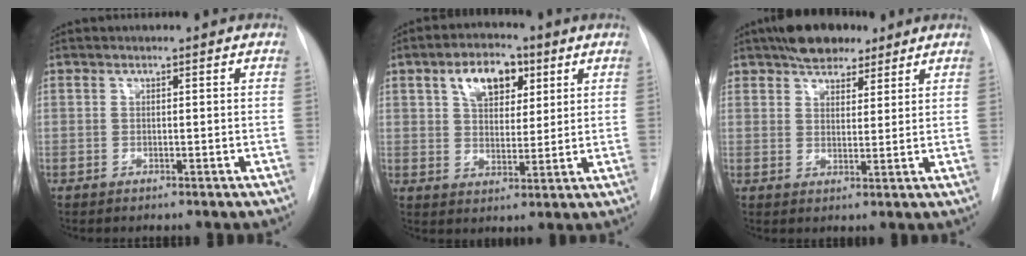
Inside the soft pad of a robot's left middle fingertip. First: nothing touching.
{"total": 7.9, "force": [3.6, 4.6, 5.4], "torque": [-0.089, 0.017, 0.062]}
{"total": 7.7, "force": [5.8, 3.5, 3.6], "torque": [-0.058, 0.013, 0.098]}